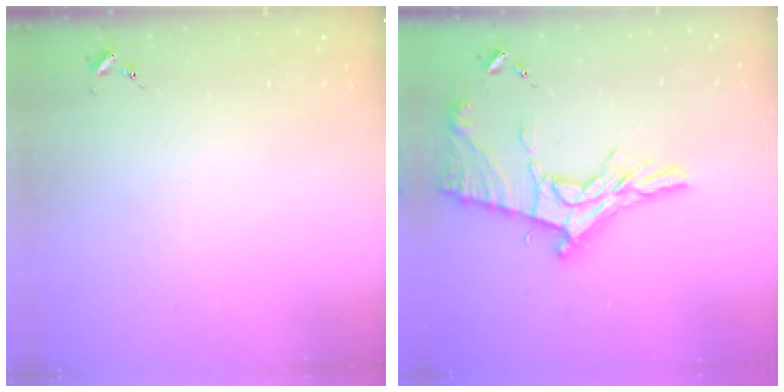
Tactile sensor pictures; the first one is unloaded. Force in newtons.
{"total": 18.0, "press": 18.0, "slide": 1.5}